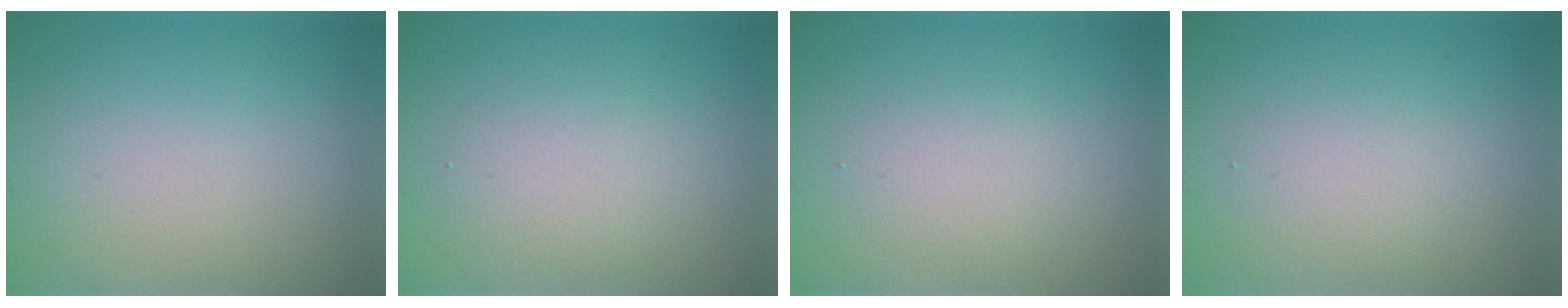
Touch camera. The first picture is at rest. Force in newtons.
{"total": 2.9, "press": 2.9, "slide": 0.3}
{"total": 1.9, "press": 1.9, "slide": 0.2}
{"total": 2.4, "press": 2.4, "slide": 0.2}